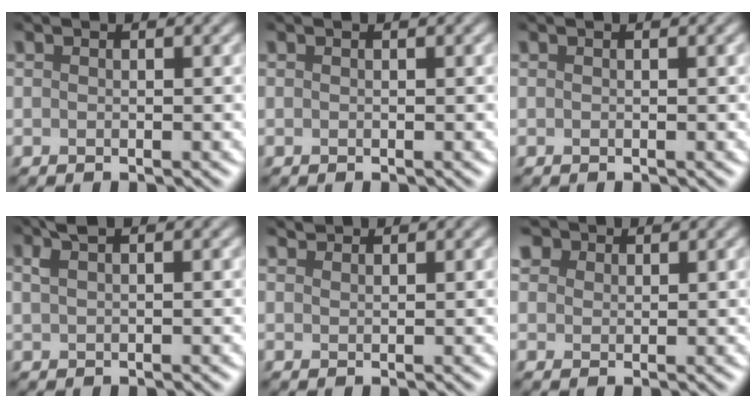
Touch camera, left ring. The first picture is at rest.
{"total": 0.0}
{"total": 0.0}
{"total": 1.8, "force": [1.0, 0.5, 1.4], "torque": [-0.029, 0.006, 0.020]}
{"total": 1.1, "force": [1.1, 0.2, 0.1], "torque": [-0.005, 0.001, 0.022]}
{"total": 2.3, "force": [1.7, 1.5, 0.6], "torque": [-0.018, 0.002, 0.031]}